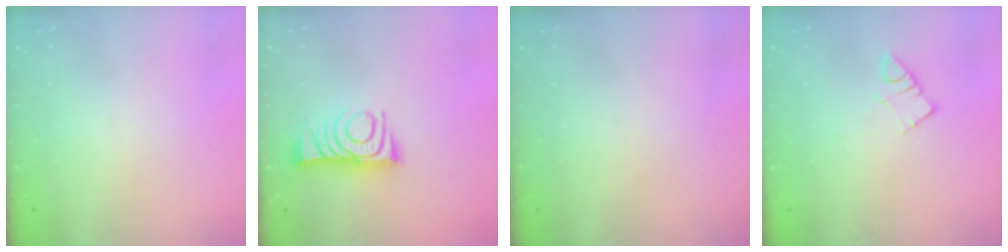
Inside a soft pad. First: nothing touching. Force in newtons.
{"total": 10.3, "press": 10.3, "slide": 0.6}
{"total": 0.0}
{"total": 4.2, "press": 4.2, "slide": 0.6}